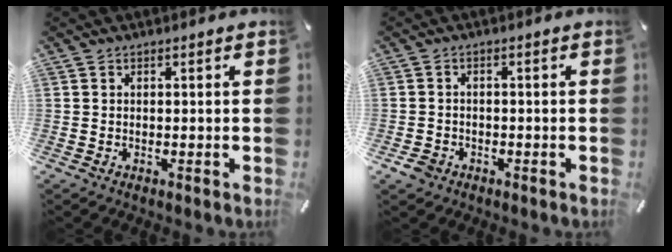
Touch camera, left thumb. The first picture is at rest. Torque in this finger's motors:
{"motor_torque": [0.21, 1.09, 0.30, 0.14, 0.09]}